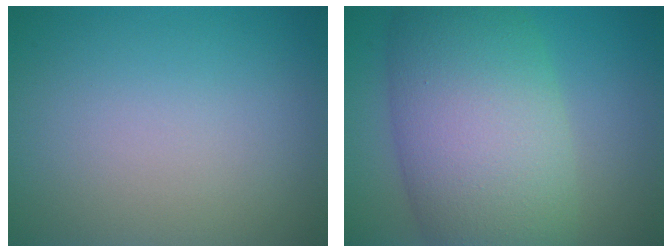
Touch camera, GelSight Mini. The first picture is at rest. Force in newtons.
{"total": 12.0, "press": 12.0, "slide": 0.5}